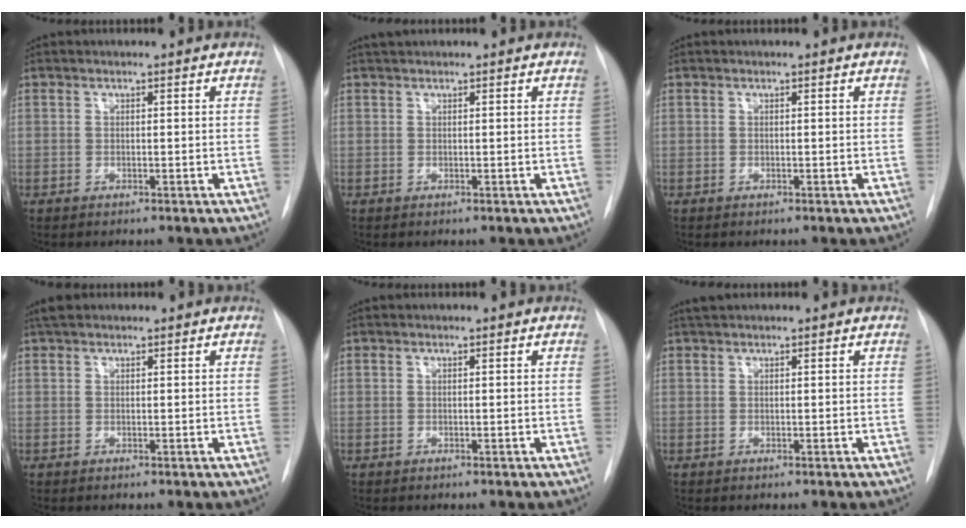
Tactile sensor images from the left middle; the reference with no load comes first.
{"total": 1.1, "force": [1.0, 0.1, 0.3], "torque": [-0.012, 0.017, 0.022]}
{"total": 0.0}
{"total": 1.9, "force": [1.5, 0.8, 0.7], "torque": [-0.015, 0.017, 0.027]}
{"total": 0.0}
{"total": 1.2, "force": [1.1, 0.2, 0.4], "torque": [-0.014, 0.015, 0.024]}